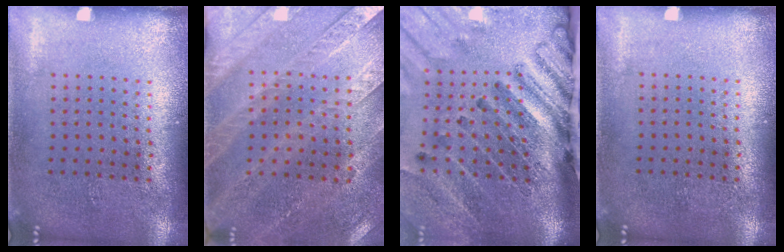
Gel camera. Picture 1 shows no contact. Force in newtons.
{"total": 2.9, "press": 2.7, "slide": 1.3}
{"total": 4.4, "press": 3.3, "slide": 3.0}
{"total": 0.0}